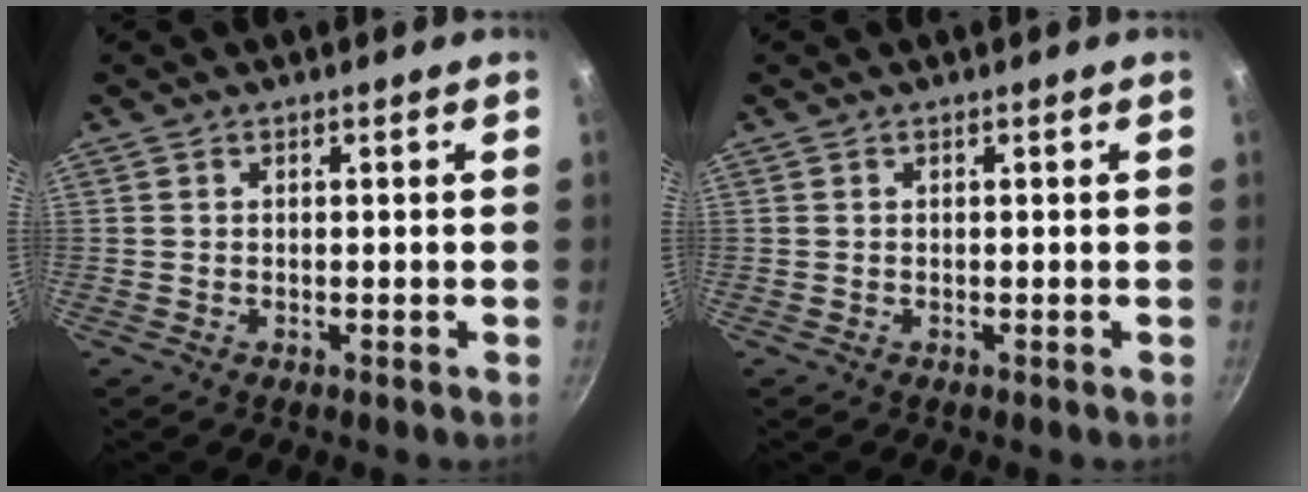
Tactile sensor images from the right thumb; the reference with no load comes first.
{"total": 0.0}